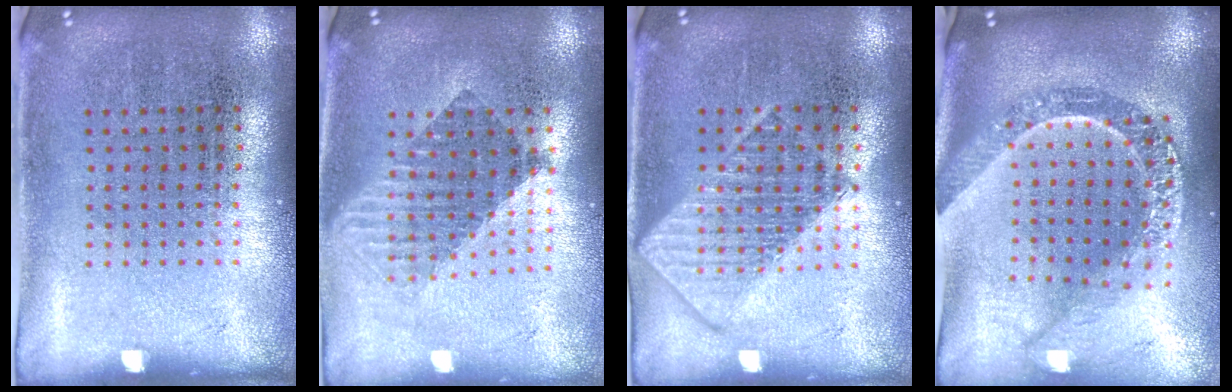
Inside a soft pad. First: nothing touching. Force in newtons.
{"total": 1.6, "press": 1.3, "slide": 0.9}
{"total": 2.8, "press": 2.8, "slide": 0.3}
{"total": 2.8, "press": 2.2, "slide": 1.7}